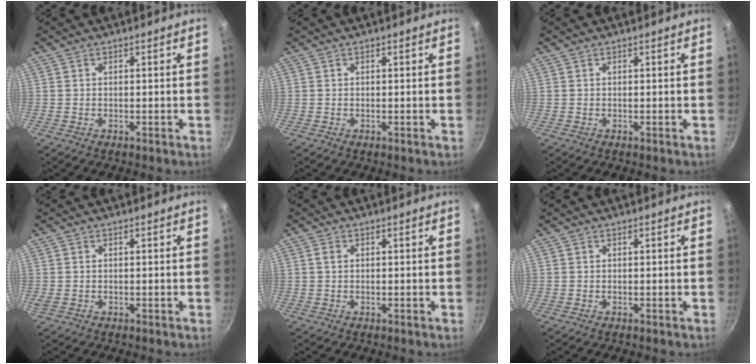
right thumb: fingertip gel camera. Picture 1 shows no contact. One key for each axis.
{"total": 0.0}
{"total": 0.0}
{"total": 0.7, "fx": 0.0, "fy": 0.6, "fz": 0.4, "tx": -0.008, "ty": 0.002, "tz": 0.002}
{"total": 1.1, "fx": 0.2, "fy": 0.8, "fz": 0.7, "tx": -0.011, "ty": 0.003, "tz": 0.003}
{"total": 0.0}